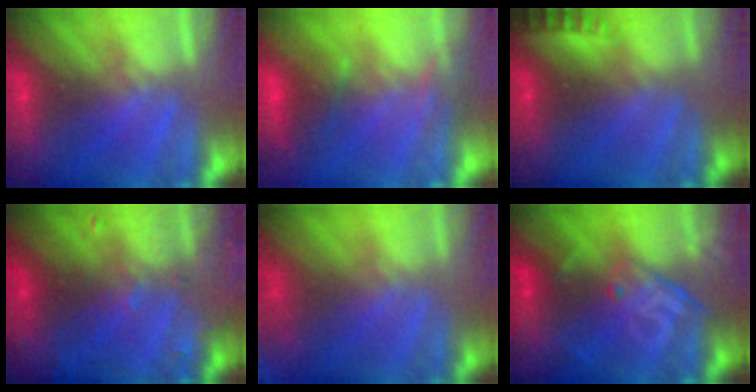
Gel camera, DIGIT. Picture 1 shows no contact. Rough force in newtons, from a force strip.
{"total": 3.4}
{"total": 2.3}
{"total": 6.0}
{"total": 8.3}
{"total": 2.5}